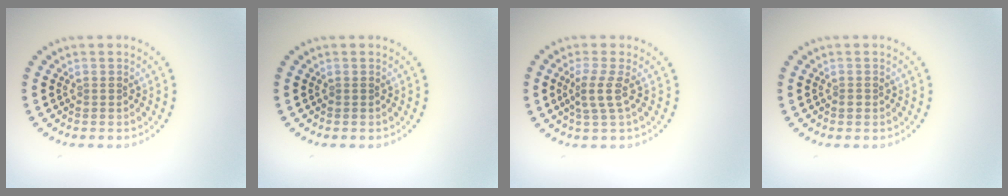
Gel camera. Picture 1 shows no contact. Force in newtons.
{"total": 0.0}
{"total": 2.1, "press": 1.6, "slide": 1.4}
{"total": 0.6, "press": 0.5, "slide": 0.3}